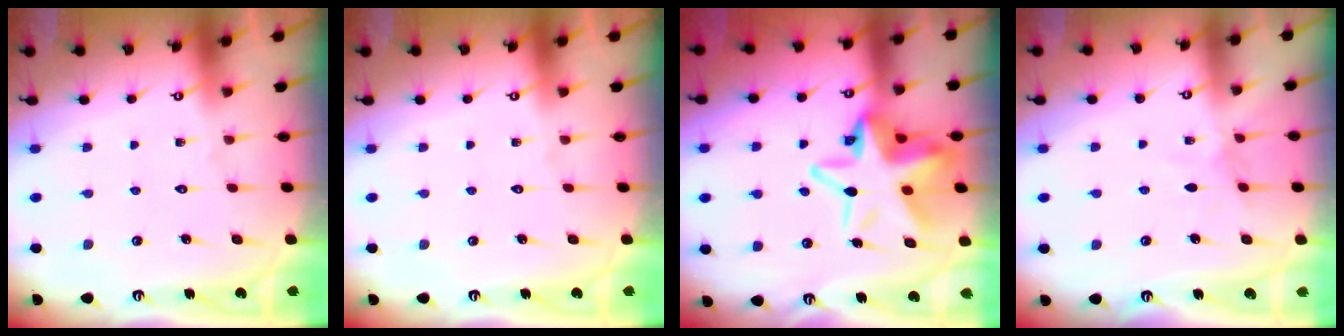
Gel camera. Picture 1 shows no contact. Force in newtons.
{"total": 0.0}
{"total": 14.4, "press": 14.0, "slide": 3.6}
{"total": 3.0, "press": 2.9, "slide": 0.4}